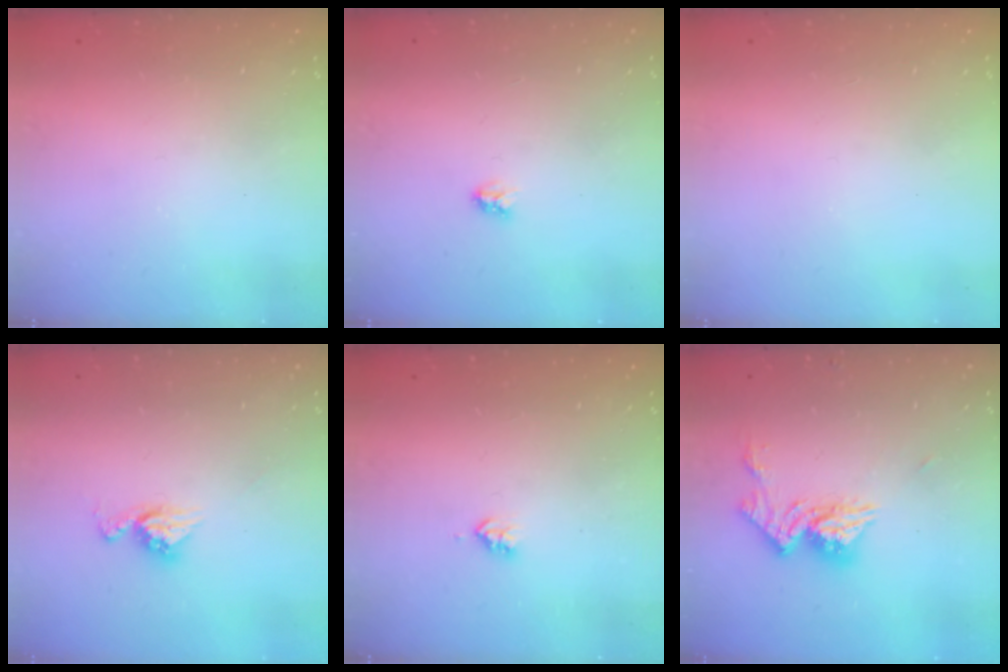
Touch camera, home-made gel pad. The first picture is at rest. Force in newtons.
{"total": 2.9, "press": 2.9, "slide": 0.3}
{"total": 0.0}
{"total": 9.0, "press": 8.9, "slide": 0.7}
{"total": 3.1, "press": 3.1, "slide": 0.4}
{"total": 11.7, "press": 11.7, "slide": 0.8}